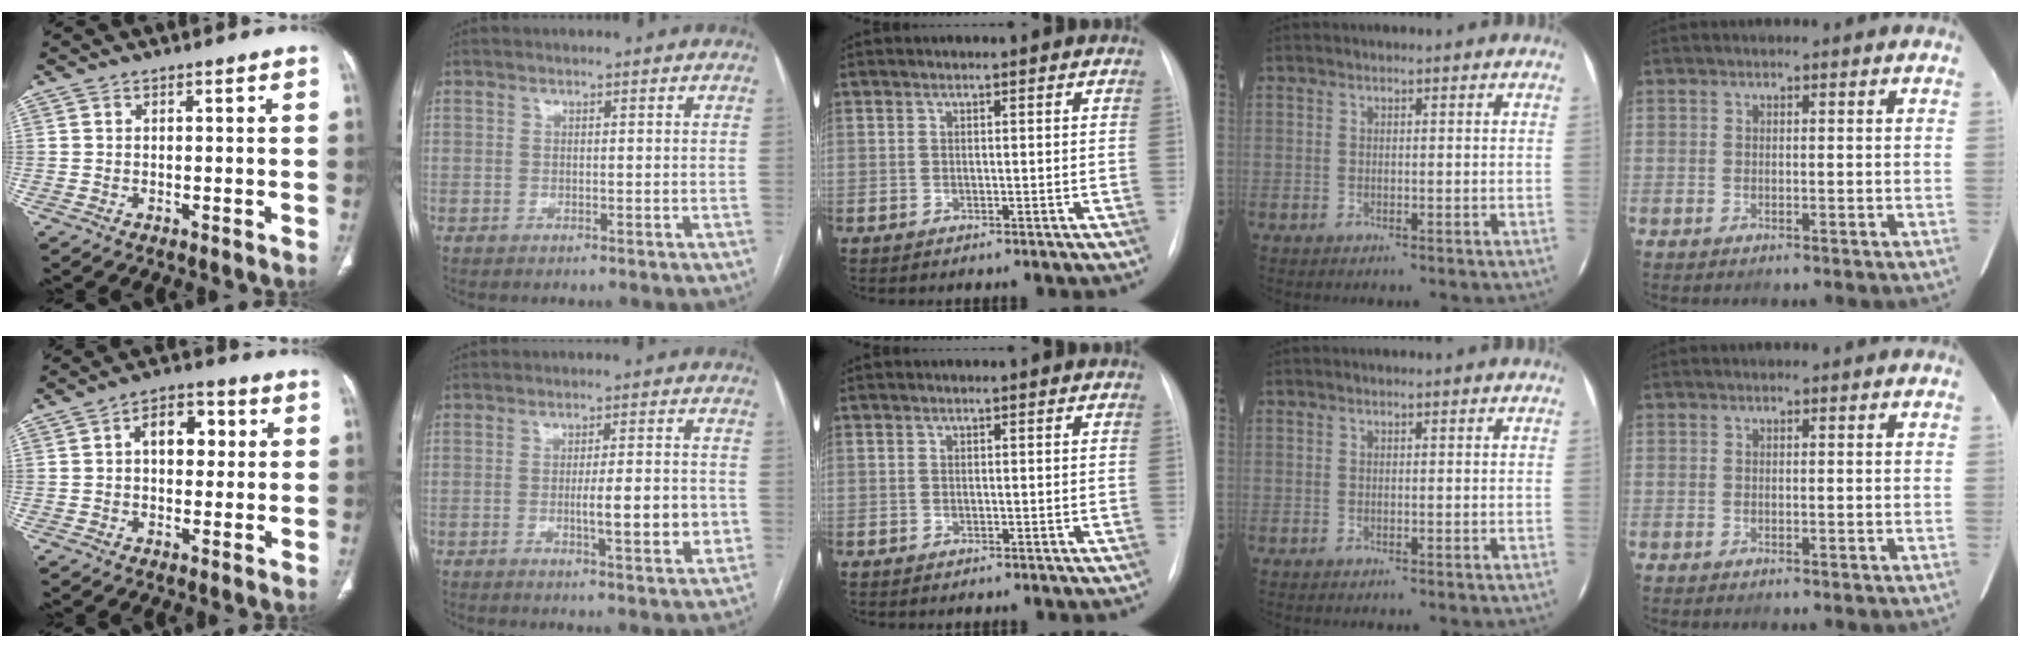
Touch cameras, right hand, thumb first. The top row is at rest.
{"thumb": {"total": 8.4, "force": [1.5, 5.3, 6.3], "torque": [-0.066, 0.016, 0.019]}, "index": {"total": 7.8, "force": [-1.5, 1.2, 7.6], "torque": [-0.115, -0.002, -0.018]}, "middle": {"total": 0.5, "force": [-0.4, 0.4, 0.1], "torque": [-0.004, 0.002, -0.006]}}